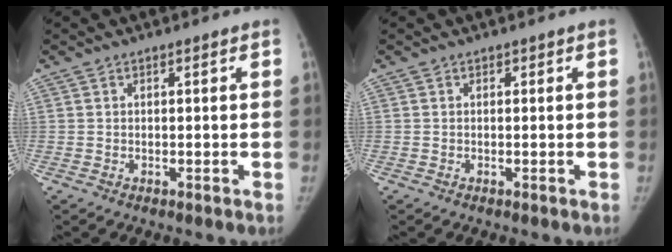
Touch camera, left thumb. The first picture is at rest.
{"total": 0.0}